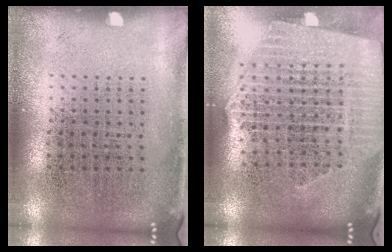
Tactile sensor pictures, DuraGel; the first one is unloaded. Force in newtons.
{"total": 2.5, "press": 2.1, "slide": 1.3}